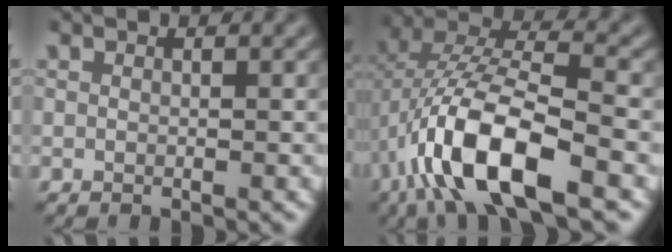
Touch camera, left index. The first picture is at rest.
{"total": 11.1, "force": [-5.0, 3.4, 9.2], "torque": [-0.185, 0.014, -0.092]}